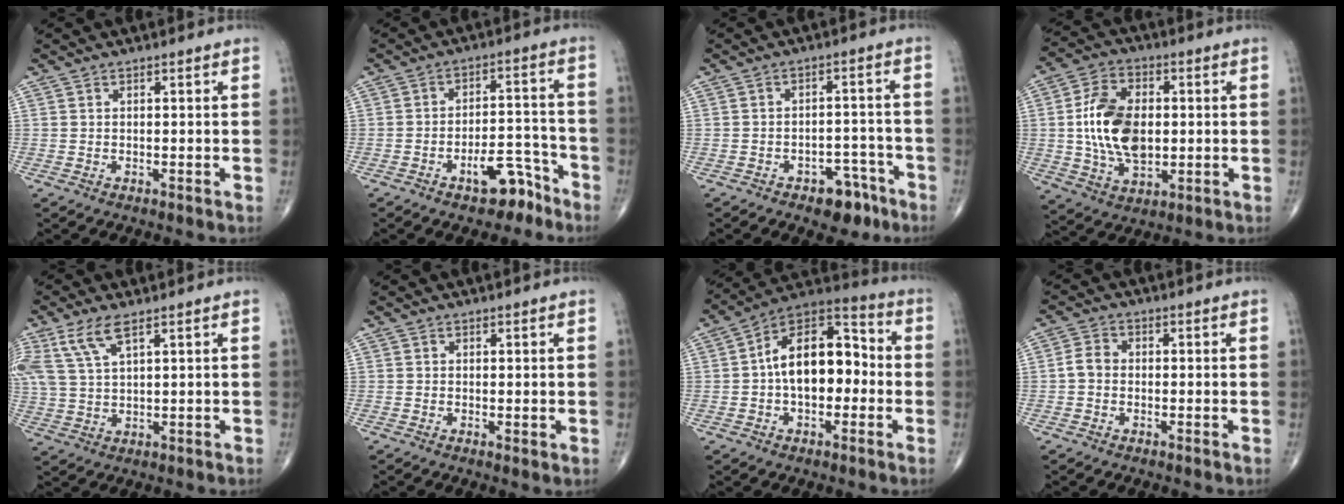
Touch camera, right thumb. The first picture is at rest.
{"total": 8.1, "force": [-5.5, 3.7, 4.7], "torque": [-0.047, 0.057, -0.081]}
{"total": 7.0, "force": [-4.5, 3.9, 3.7], "torque": [-0.020, 0.039, -0.061]}
{"total": 14.6, "force": [0.5, 9.1, 11.5], "torque": [-0.197, 0.005, 0.012]}
{"total": 7.6, "force": [4.3, 2.6, 5.8], "torque": [-0.143, -0.003, 0.095]}
{"total": 0.9, "force": [0.0, 0.2, 0.8], "torque": [-0.013, -0.005, -0.001]}
{"total": 16.2, "force": [-0.6, 9.5, 13.0], "torque": [-0.179, 0.047, -0.023]}
{"total": 3.0, "force": [-0.5, 2.4, 1.8], "torque": [-0.029, 0.010, -0.017]}